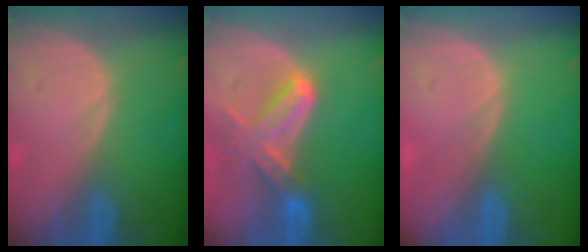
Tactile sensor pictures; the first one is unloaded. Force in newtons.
{"total": 7.4, "press": 6.7, "slide": 3.2}
{"total": 0.0}